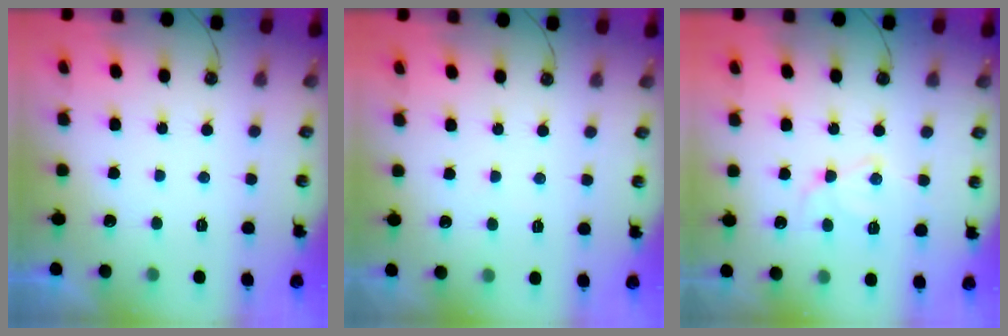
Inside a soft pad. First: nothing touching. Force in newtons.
{"total": 2.1, "press": 2.0, "slide": 0.4}
{"total": 12.9, "press": 12.9, "slide": 1.1}